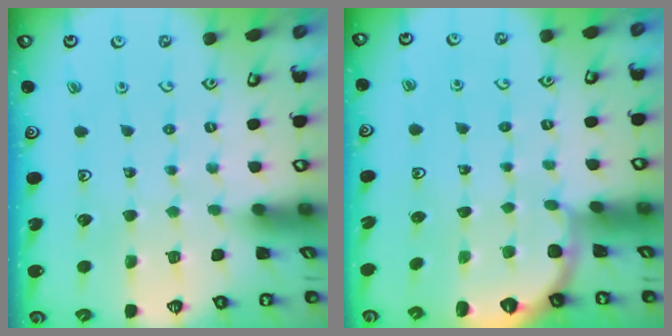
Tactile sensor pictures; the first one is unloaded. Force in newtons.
{"total": 1.8, "press": 1.7, "slide": 0.1}